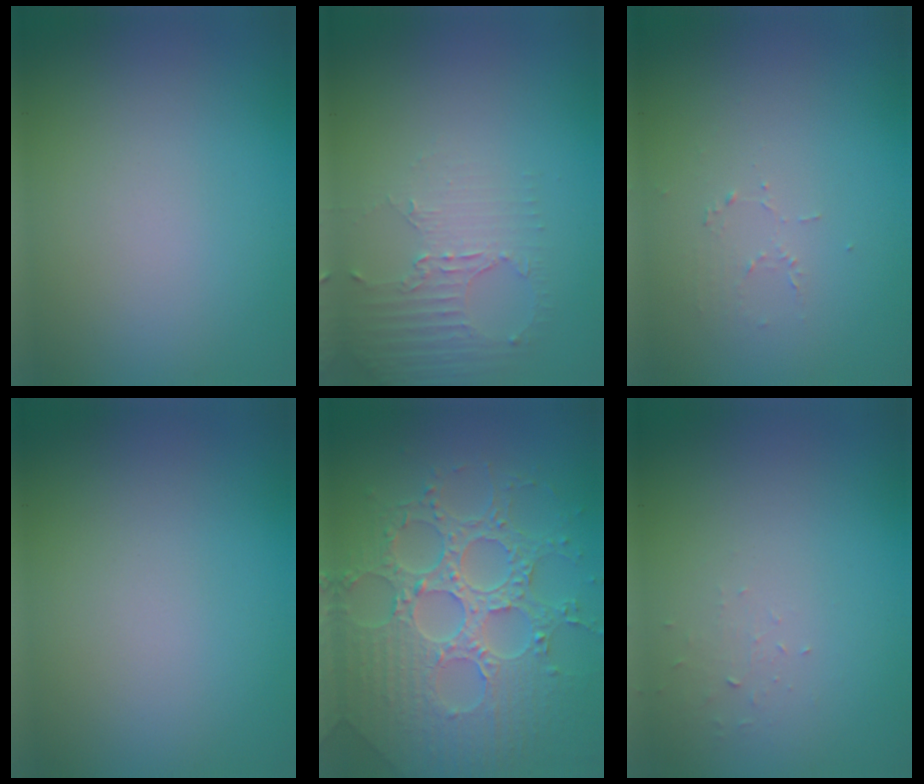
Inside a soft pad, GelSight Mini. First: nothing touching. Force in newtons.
{"total": 2.5, "press": 1.7, "slide": 1.8}
{"total": 0.7, "press": 0.4, "slide": 0.6}
{"total": 0.0}
{"total": 8.2, "press": 6.0, "slide": 5.6}
{"total": 0.6, "press": 0.3, "slide": 0.6}